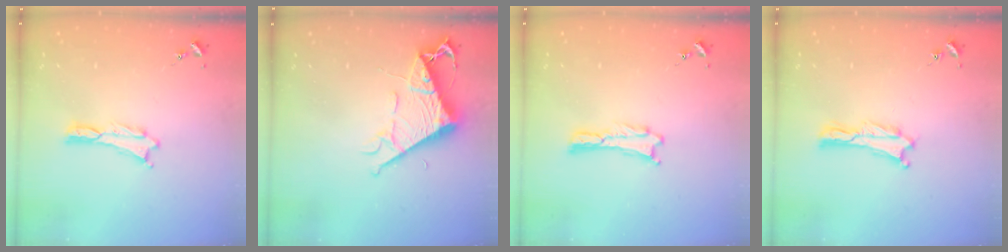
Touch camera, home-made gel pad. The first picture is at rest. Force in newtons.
{"total": 9.6, "press": 9.6, "slide": 0.9}
{"total": 0.0}
{"total": 0.0}